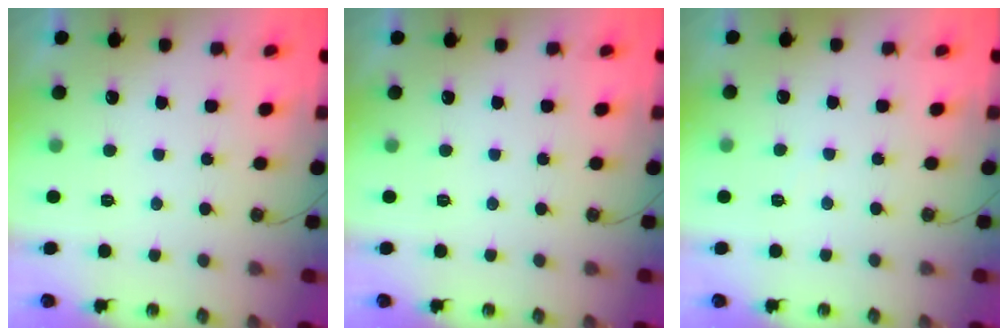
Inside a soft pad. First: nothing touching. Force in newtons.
{"total": 0.0}
{"total": 2.6, "press": 2.6, "slide": 0.3}